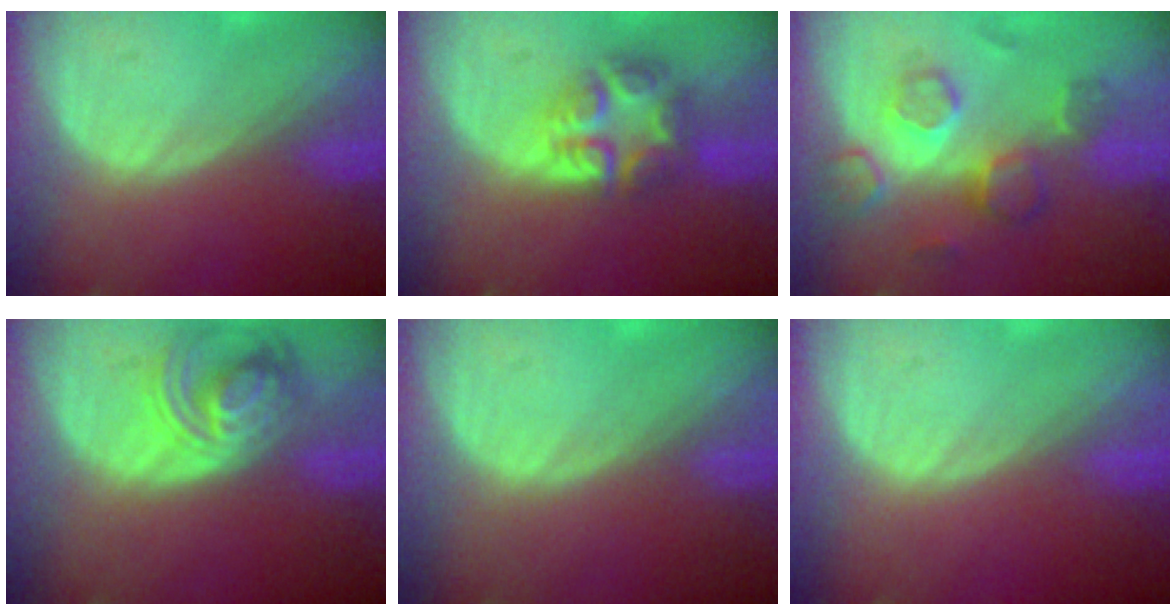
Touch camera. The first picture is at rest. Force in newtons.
{"total": 7.6, "press": 6.6, "slide": 3.6}
{"total": 7.8, "press": 7.4, "slide": 2.4}
{"total": 7.6, "press": 6.8, "slide": 3.5}
{"total": 0.5, "press": 0.0, "slide": 0.5}
{"total": 0.0}